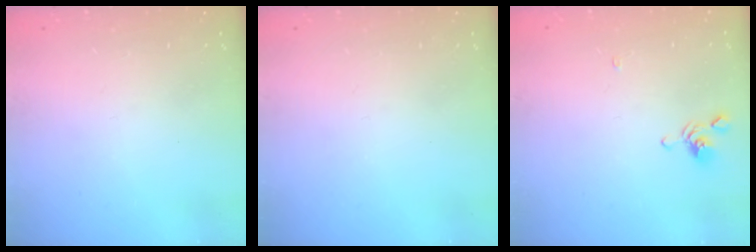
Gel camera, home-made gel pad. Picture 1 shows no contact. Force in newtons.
{"total": 0.0}
{"total": 3.8, "press": 3.7, "slide": 0.4}